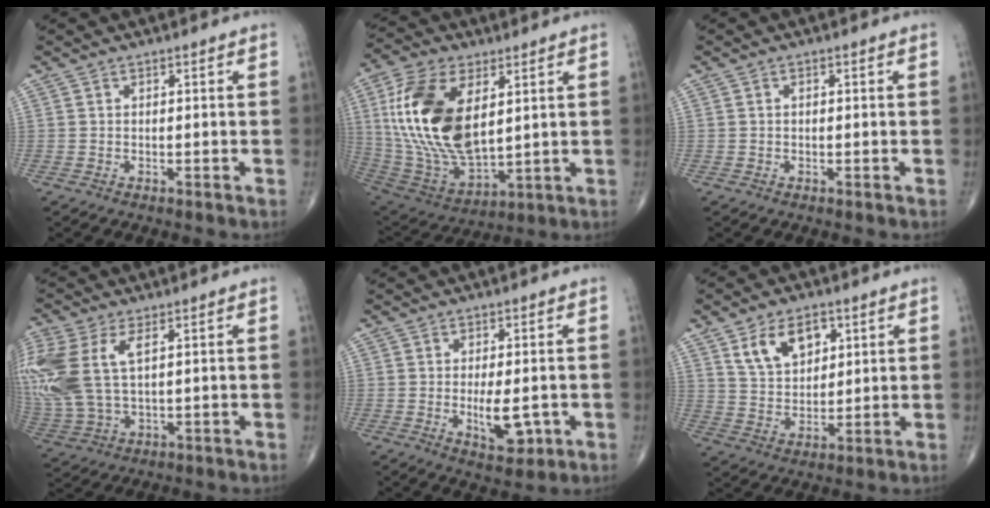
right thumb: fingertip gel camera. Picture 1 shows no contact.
{"total": 22.5, "force": [5.2, 11.9, 18.4], "torque": [-0.360, -0.026, 0.103]}
{"total": 0.6, "force": [0.1, 0.3, 0.5], "torque": [-0.011, 0.001, 0.002]}
{"total": 17.8, "force": [4.5, 9.4, 14.4], "torque": [-0.375, -0.001, 0.094]}
{"total": 6.6, "force": [-1.2, 2.8, 5.9], "torque": [-0.083, -0.011, -0.010]}
{"total": 10.0, "force": [4.7, 6.2, 6.2], "torque": [-0.083, -0.021, 0.090]}